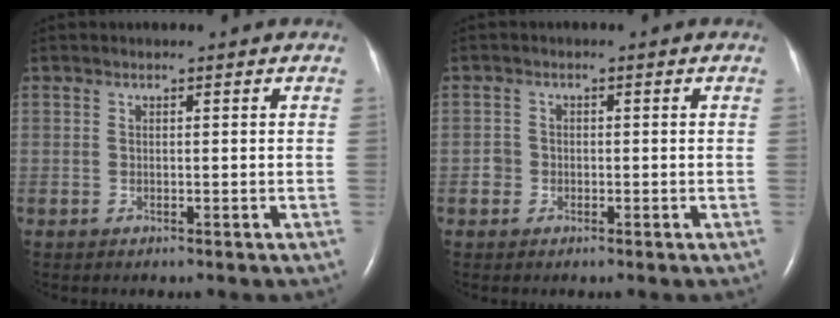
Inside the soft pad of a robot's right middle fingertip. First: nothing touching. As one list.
[{"total": 1.4, "force": [-0.5, 1.3, 0.2], "torque": [0.001, 0.005, -0.011]}]